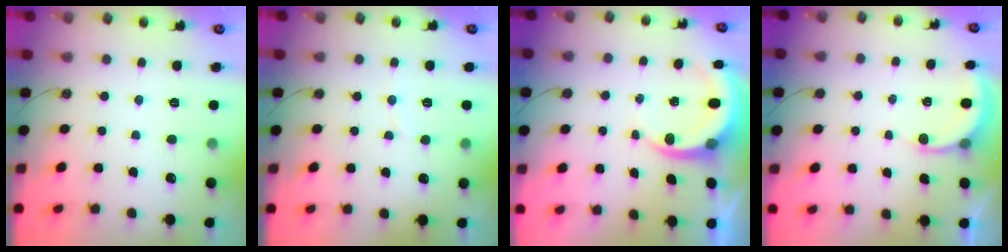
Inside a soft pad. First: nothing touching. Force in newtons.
{"total": 3.1, "press": 2.7, "slide": 1.5}
{"total": 4.8, "press": 4.8, "slide": 0.1}
{"total": 3.9, "press": 3.9, "slide": 0.3}